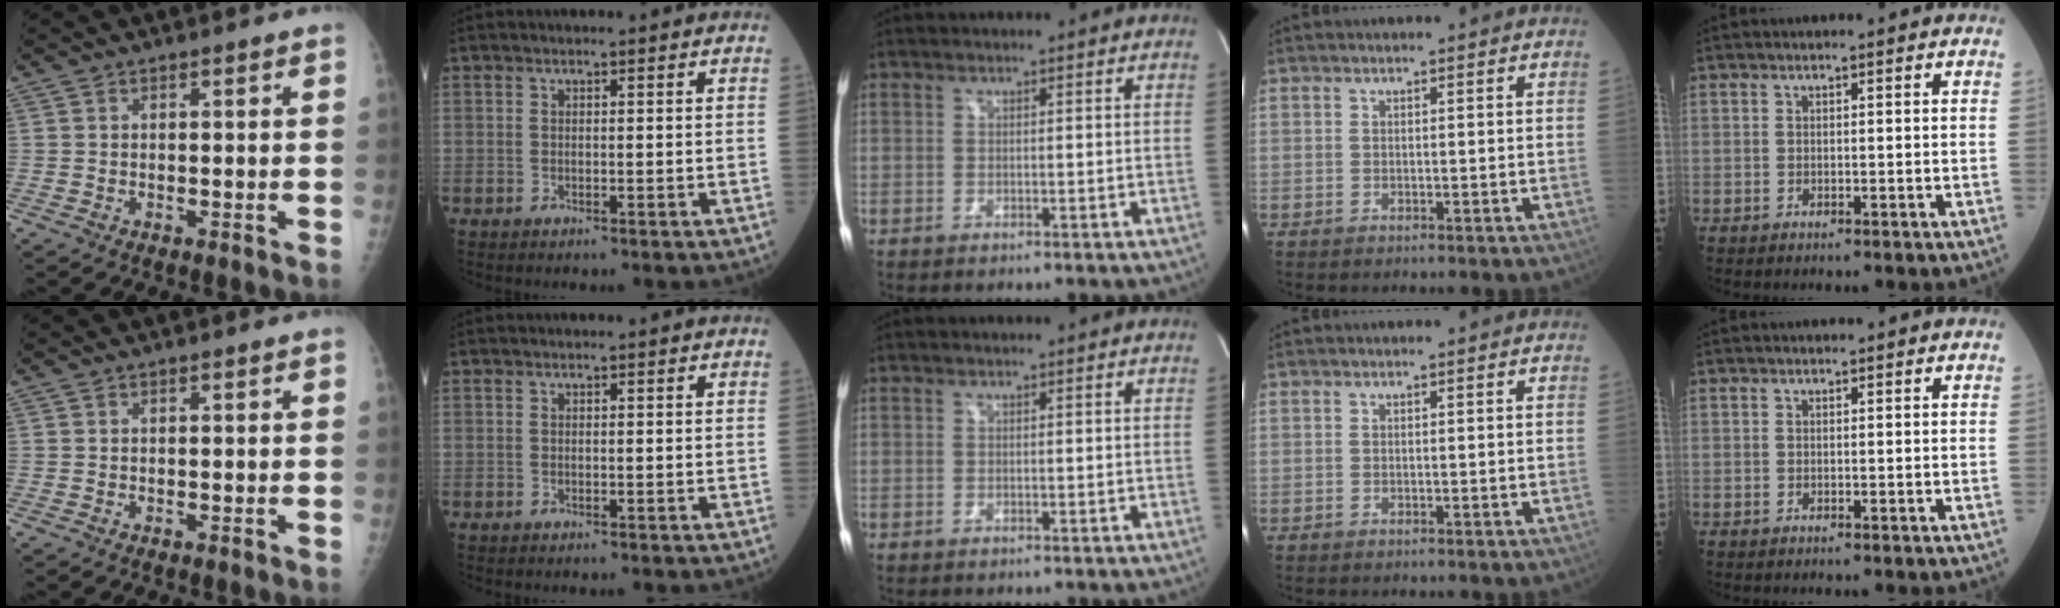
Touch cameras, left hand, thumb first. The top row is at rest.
{}